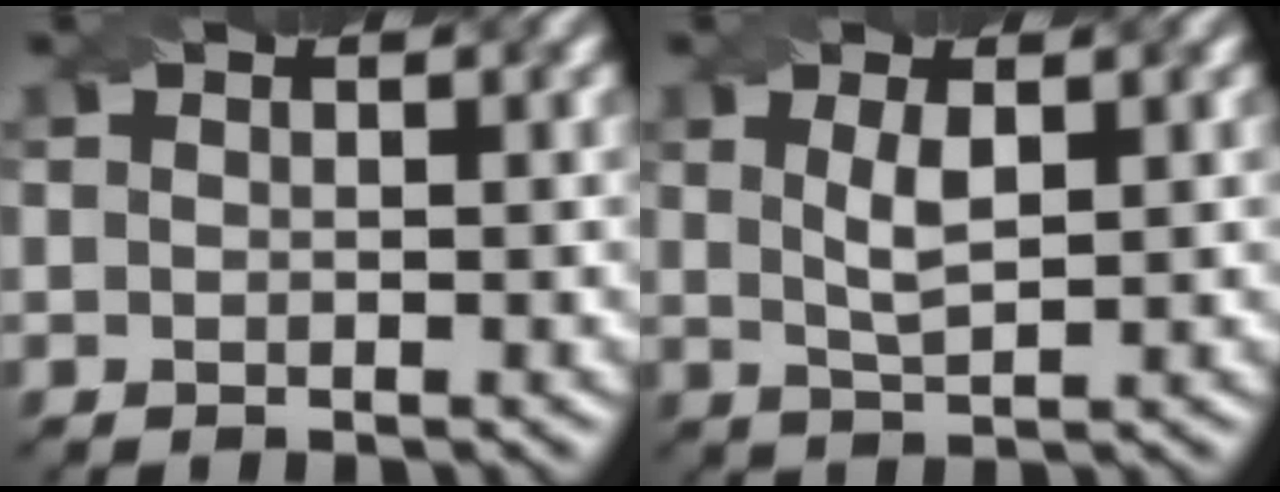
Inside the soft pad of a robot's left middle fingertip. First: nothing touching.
{"total": 2.5, "force": [0.8, 0.8, 2.3], "torque": [-0.048, -0.001, 0.018]}